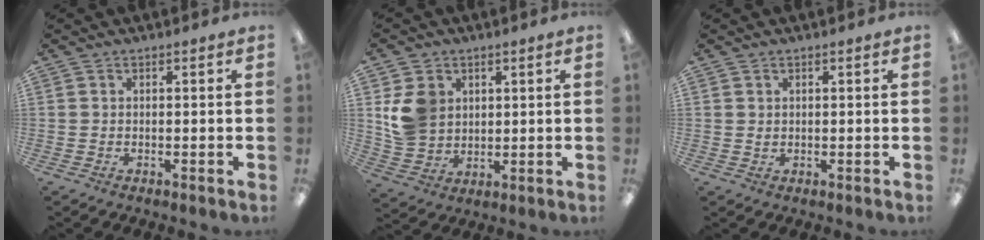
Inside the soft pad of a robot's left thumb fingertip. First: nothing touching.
{"total": 8.8, "force": [3.1, 7.5, 3.4], "torque": [-0.067, 0.002, 0.063]}
{"total": 0.8, "force": [0.4, 0.7, 0.1], "torque": [-0.002, 0.002, 0.008]}